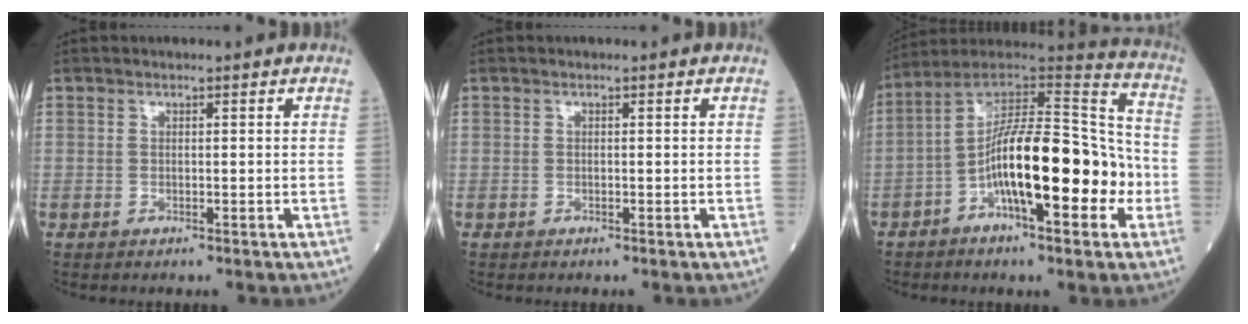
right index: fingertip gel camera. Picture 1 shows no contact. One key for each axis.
{"total": 0.0}
{"total": 21.2, "fx": -4.9, "fy": 6.1, "fz": 19.7, "tx": -0.345, "ty": 0.030, "tz": -0.078}